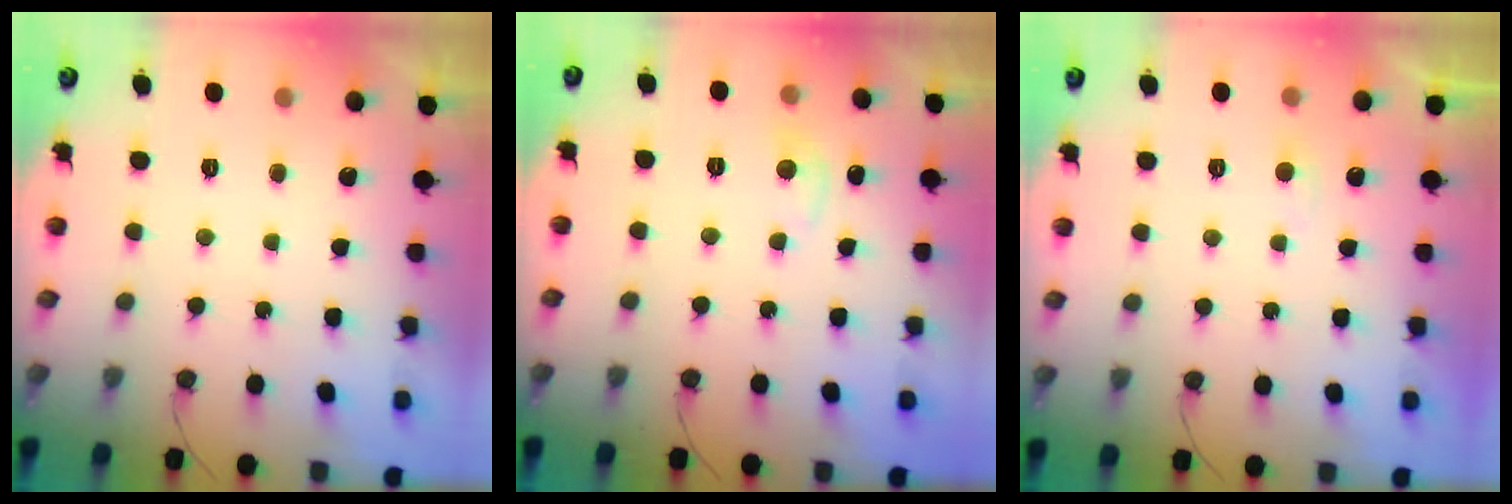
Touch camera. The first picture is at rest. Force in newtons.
{"total": 5.1, "press": 5.1, "slide": 0.6}
{"total": 2.2, "press": 2.2, "slide": 0.2}